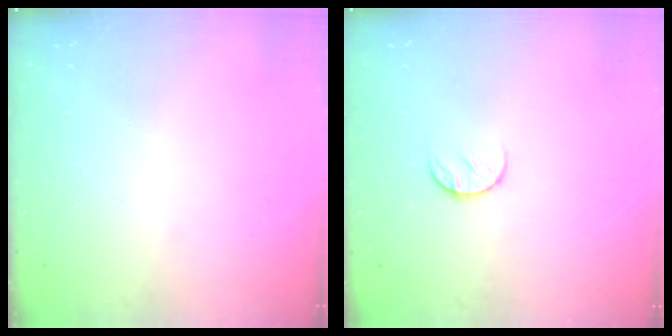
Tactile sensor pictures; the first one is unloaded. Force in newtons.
{"total": 7.8, "press": 7.7, "slide": 0.8}